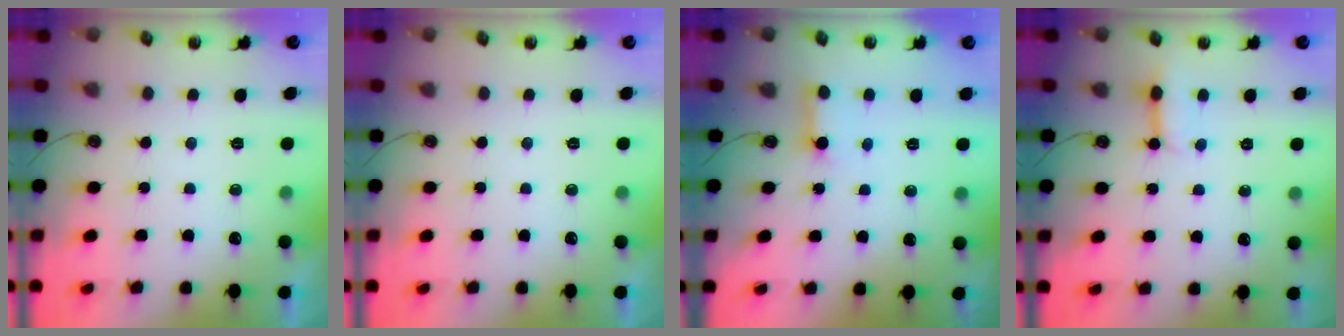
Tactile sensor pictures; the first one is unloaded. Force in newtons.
{"total": 0.0}
{"total": 2.9, "press": 2.9, "slide": 0.4}
{"total": 3.3, "press": 3.3, "slide": 0.5}